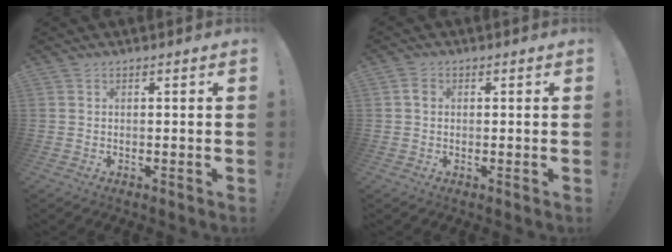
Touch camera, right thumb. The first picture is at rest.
{"total": 2.2, "force": [0.2, 1.8, 1.3], "torque": [-0.017, 0.004, 0.001]}